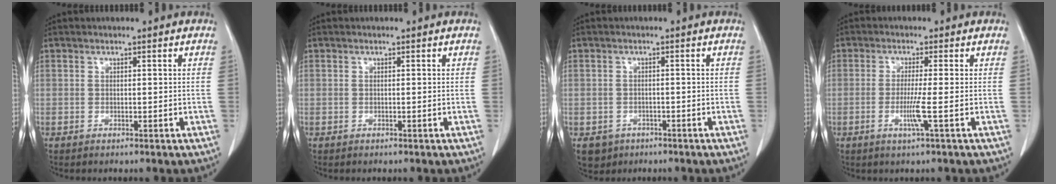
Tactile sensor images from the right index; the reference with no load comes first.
{"total": 0.0}
{"total": 3.5, "force": [-1.9, 2.9, 0.6], "torque": [-0.008, 0.003, -0.023]}
{"total": 3.9, "force": [-1.0, -0.8, 3.6], "torque": [-0.076, -0.010, -0.022]}